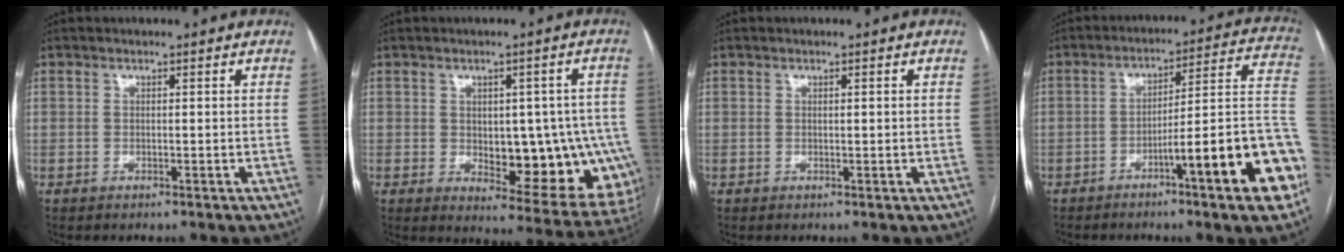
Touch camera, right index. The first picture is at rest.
{"total": 15.4, "force": [-2.1, 7.4, 13.4], "torque": [-0.119, 0.016, -0.005]}
{"total": 0.6, "force": [0.1, 0.0, 0.6], "torque": [-0.009, 0.001, 0.003]}
{"total": 17.9, "force": [-7.3, 0.9, 16.3], "torque": [-0.154, 0.024, -0.102]}